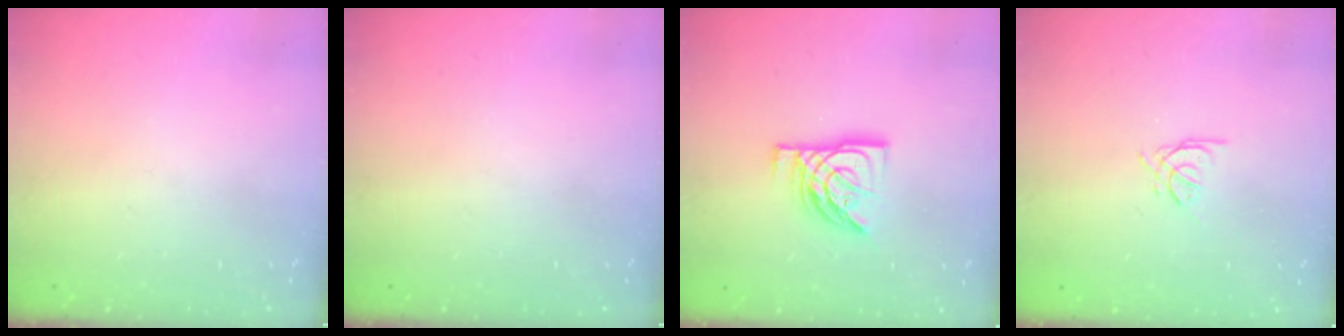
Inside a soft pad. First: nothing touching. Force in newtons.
{"total": 0.0}
{"total": 12.8, "press": 12.7, "slide": 1.5}
{"total": 1.9, "press": 1.8, "slide": 0.5}